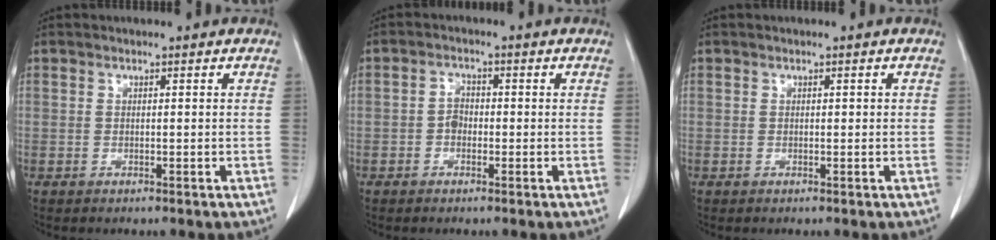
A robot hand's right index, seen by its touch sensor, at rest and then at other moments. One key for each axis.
{"total": 2.2, "fx": -0.6, "fy": 1.6, "fz": 1.3, "tx": -0.019, "ty": 0.007, "tz": -0.012}
{"total": 0.6, "fx": 0.1, "fy": 0.3, "fz": 0.5, "tx": -0.008, "ty": 0.003, "tz": 0.003}